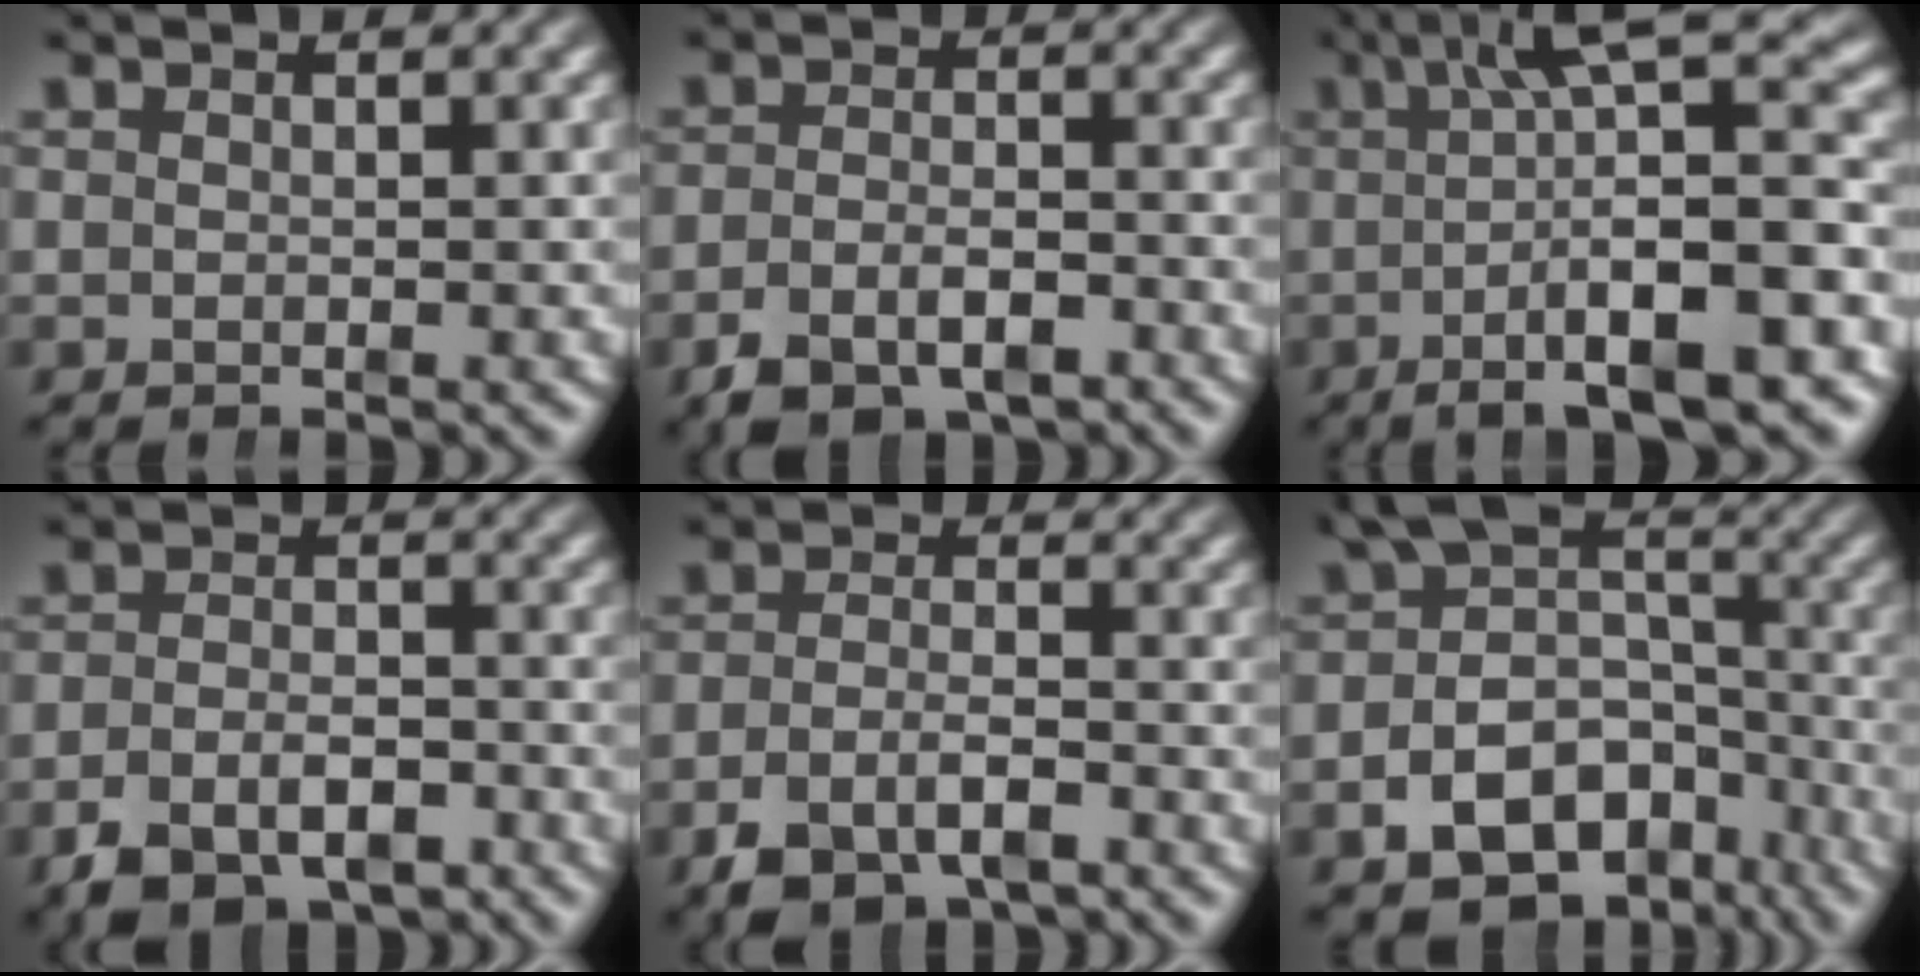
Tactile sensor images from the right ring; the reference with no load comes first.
{"total": 4.4, "force": [-3.2, 2.2, 2.2], "torque": [-0.023, -0.013, -0.048]}
{"total": 8.9, "force": [-0.7, 2.3, 8.6], "torque": [-0.111, 0.001, -0.006]}
{"total": 5.5, "force": [-3.9, 3.0, 2.6], "torque": [-0.025, -0.015, -0.060]}
{"total": 4.6, "force": [-3.1, 2.2, 2.6], "torque": [-0.038, -0.019, -0.045]}
{"total": 11.4, "force": [-5.5, 8.6, 5.1], "torque": [-0.083, -0.028, -0.087]}